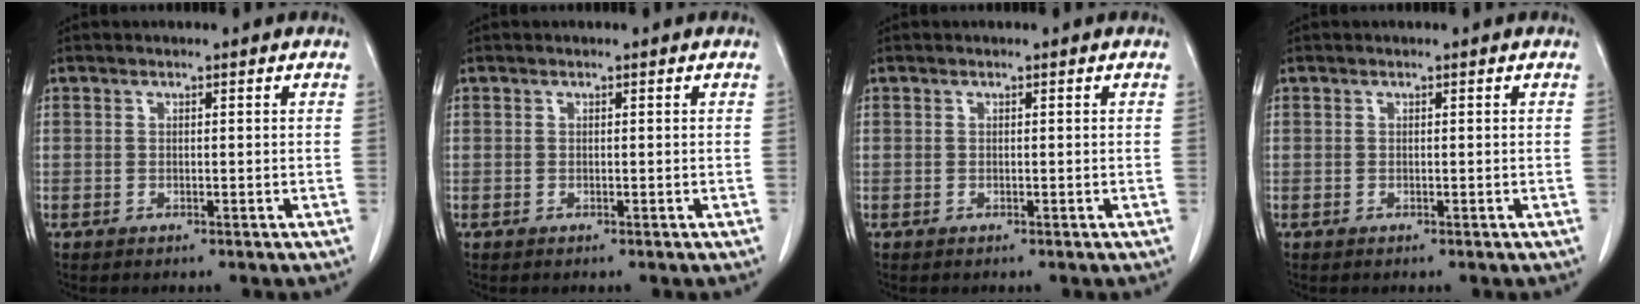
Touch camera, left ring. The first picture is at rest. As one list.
[{"total": 0.0}, {"total": 0.0}, {"total": 0.0}]